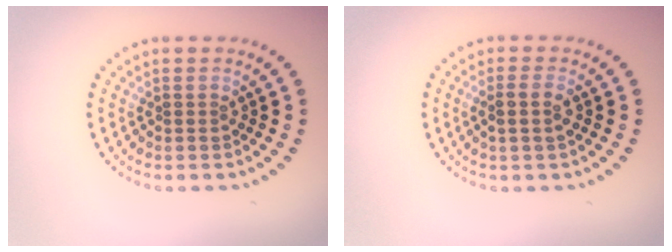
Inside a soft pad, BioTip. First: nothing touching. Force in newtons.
{"total": 1.8, "press": 1.5, "slide": 0.9}